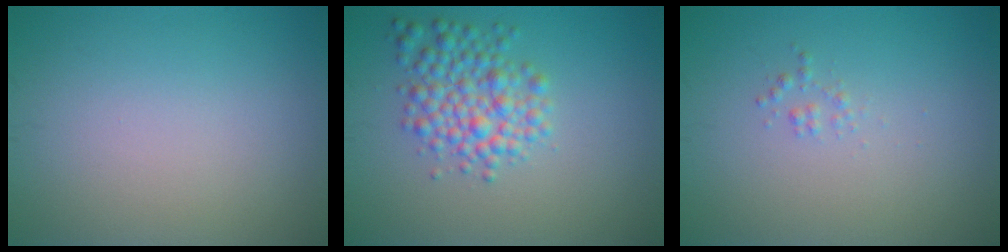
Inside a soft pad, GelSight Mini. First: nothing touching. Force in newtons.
{"total": 4.1, "press": 4.1, "slide": 0.1}
{"total": 0.7, "press": 0.7, "slide": 0.0}